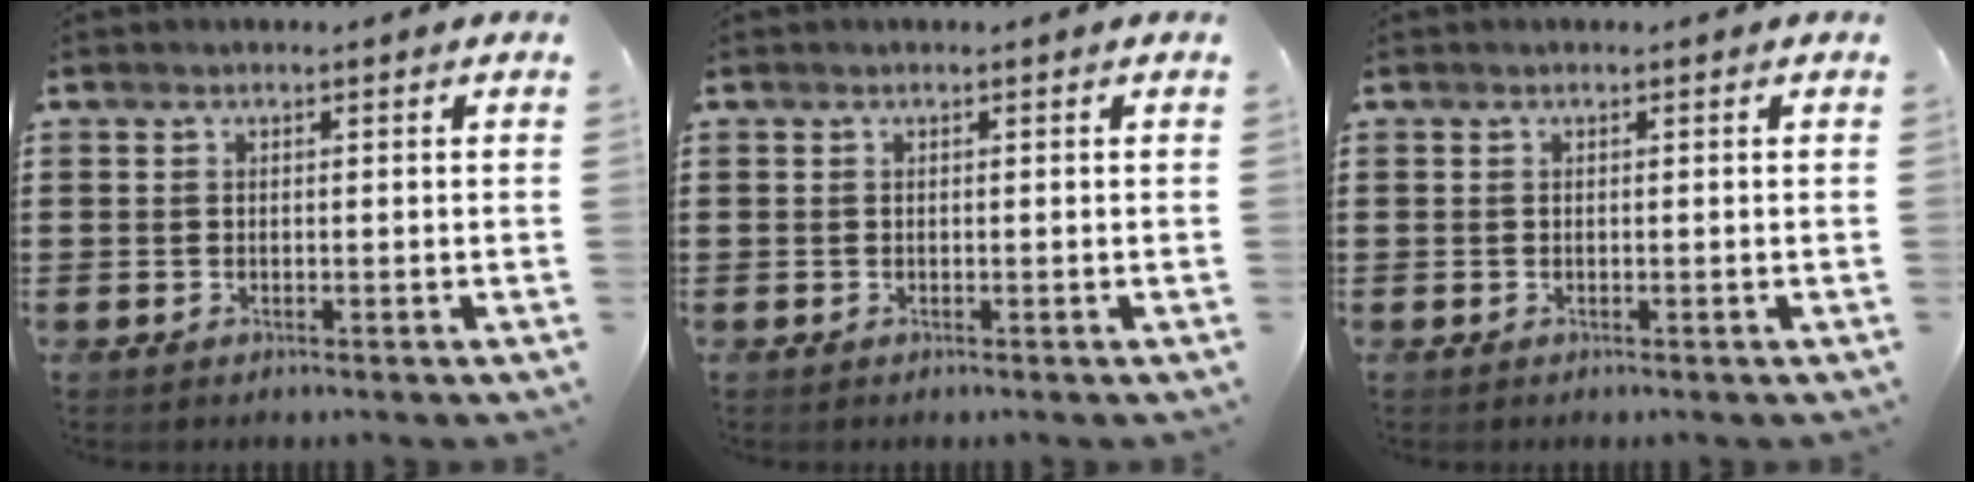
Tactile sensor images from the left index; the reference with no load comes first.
{"total": 0.0}
{"total": 0.0}